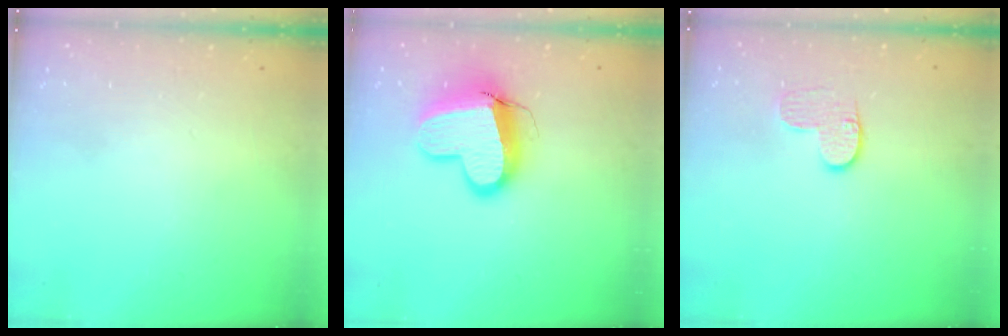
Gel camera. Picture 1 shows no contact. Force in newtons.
{"total": 13.1, "press": 13.0, "slide": 1.3}
{"total": 6.7, "press": 6.7, "slide": 0.1}